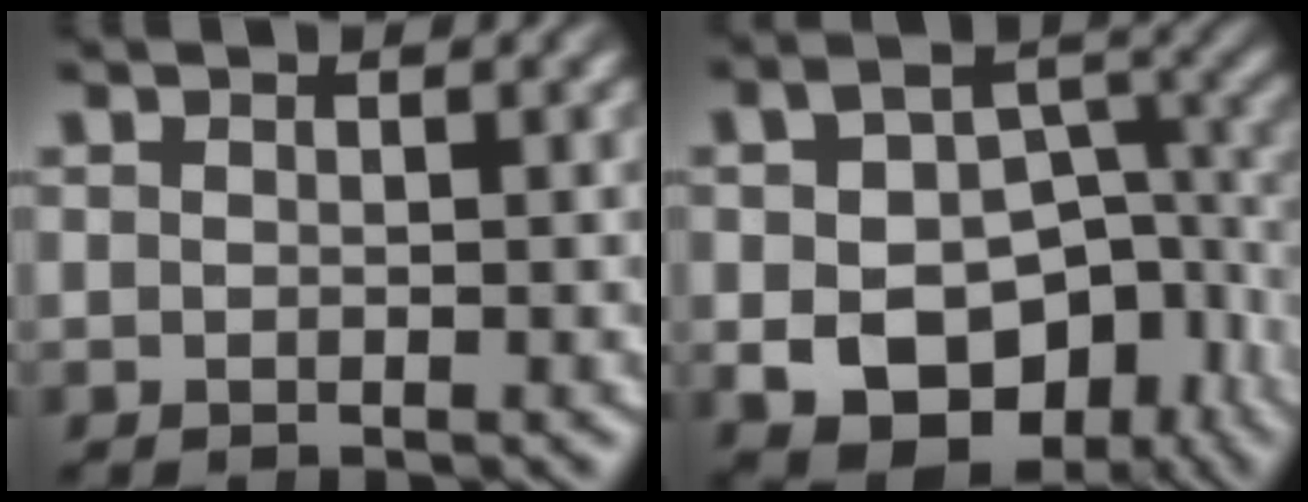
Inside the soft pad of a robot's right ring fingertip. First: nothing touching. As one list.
[{"total": 14.9, "force": [-3.9, 11.4, 8.6], "torque": [-0.147, -0.062, -0.042]}]